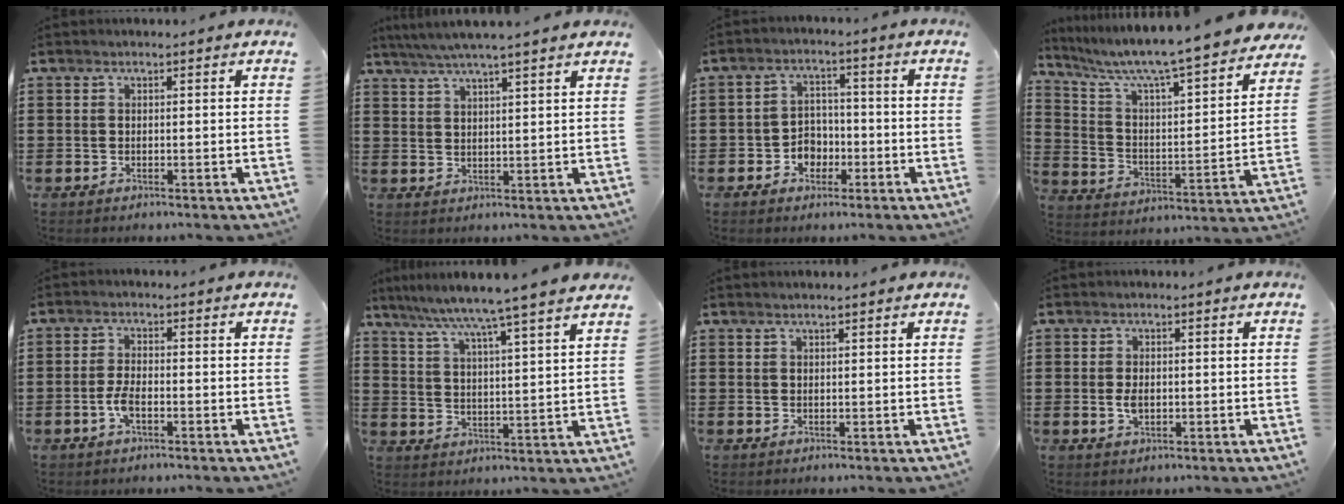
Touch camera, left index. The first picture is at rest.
{"total": 4.4, "force": [3.8, -0.4, 2.2], "torque": [-0.052, -0.011, 0.067]}
{"total": 4.1, "force": [-2.1, 3.2, 1.5], "torque": [-0.035, 0.009, -0.043]}
{"total": 6.7, "force": [6.0, -0.3, 2.9], "torque": [-0.086, -0.057, 0.094]}
{"total": 3.3, "force": [-1.2, 1.1, 2.9], "torque": [-0.073, -0.003, -0.029]}
{"total": 6.4, "force": [5.5, -1.6, 3.0], "torque": [-0.081, -0.041, 0.085]}
{"total": 0.7, "force": [0.5, 0.0, 0.5], "torque": [-0.009, -0.002, 0.010]}
{"total": 2.5, "force": [-0.1, 1.3, 2.1], "torque": [-0.049, -0.001, -0.005]}